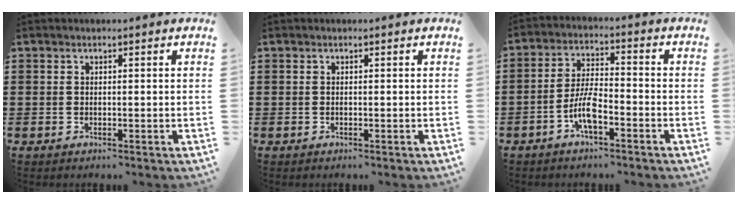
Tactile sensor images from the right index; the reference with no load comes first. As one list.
[{"total": 0.0}, {"total": 6.2, "force": [-3.1, 1.8, 5.1], "torque": [-0.119, -0.005, -0.063]}]